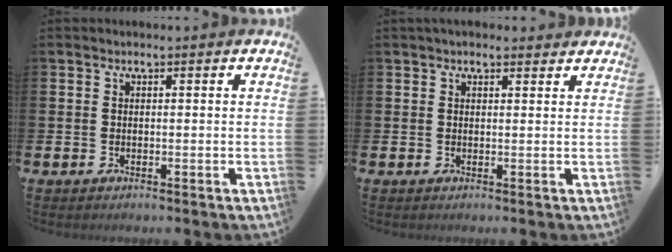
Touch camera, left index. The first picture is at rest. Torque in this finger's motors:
{"motor_torque": [0.92, -1.21, 0.02, 0.11]}